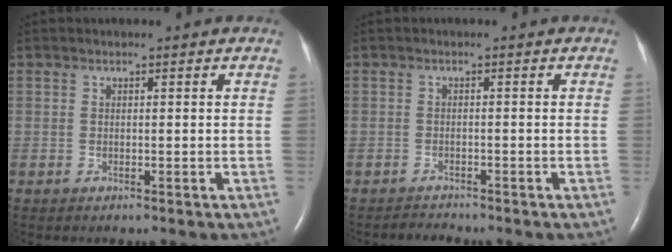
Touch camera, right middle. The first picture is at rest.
{"total": 1.3, "force": [-1.3, 0.0, -0.3], "torque": [0.000, -0.009, -0.020]}